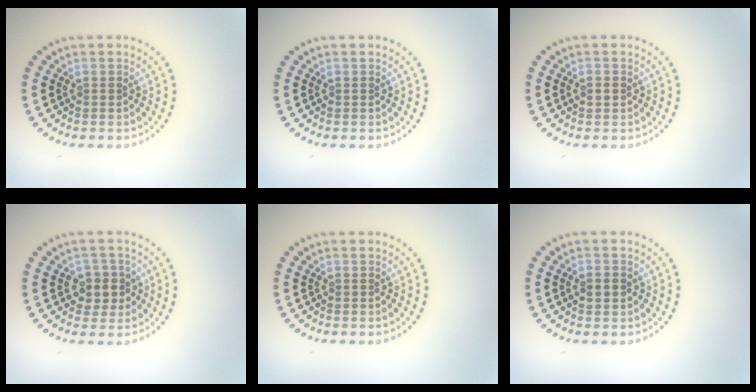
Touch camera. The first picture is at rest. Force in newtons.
{"total": 0.0}
{"total": 1.1, "press": 1.1, "slide": 0.2}
{"total": 2.3, "press": 2.2, "slide": 0.9}
{"total": 0.0}
{"total": 1.9, "press": 1.9, "slide": 0.1}